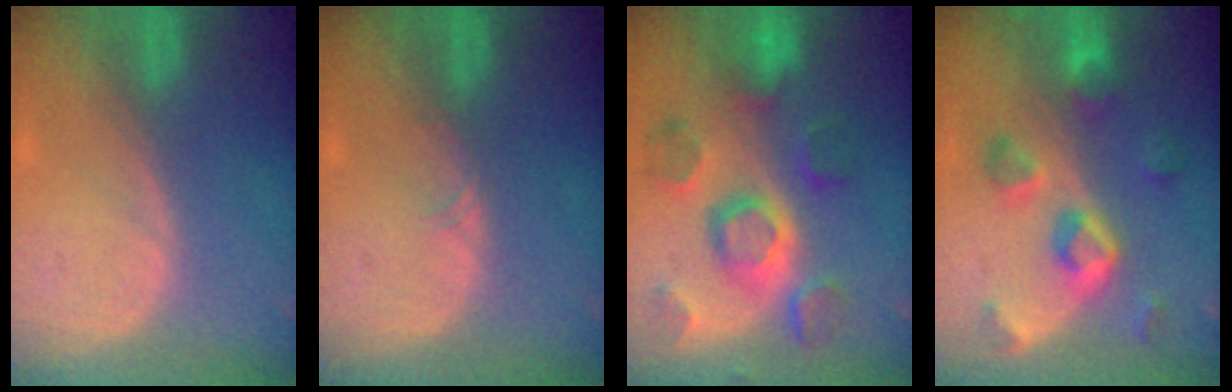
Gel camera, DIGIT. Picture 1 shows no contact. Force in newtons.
{"total": 1.1, "press": 1.1, "slide": 0.1}
{"total": 11.3, "press": 10.0, "slide": 5.3}
{"total": 7.4, "press": 7.4, "slide": 0.4}